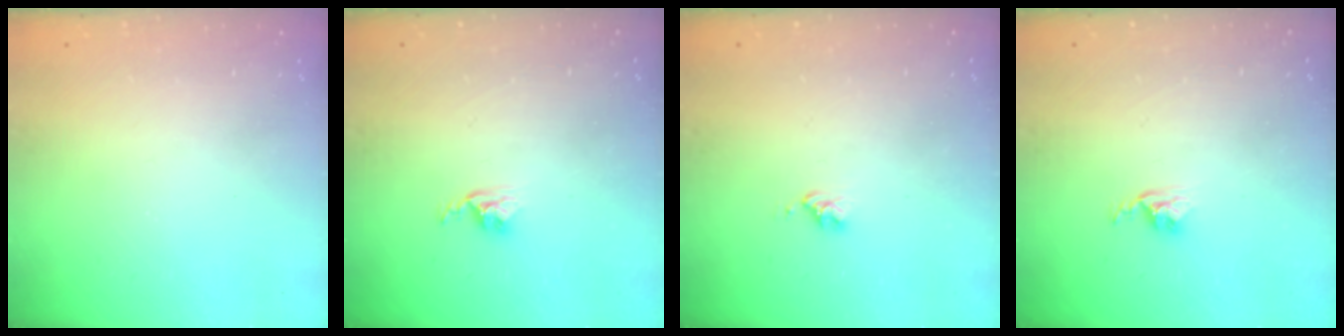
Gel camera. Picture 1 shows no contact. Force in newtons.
{"total": 2.9, "press": 2.9, "slide": 0.4}
{"total": 2.8, "press": 2.8, "slide": 0.3}
{"total": 2.9, "press": 2.9, "slide": 0.4}